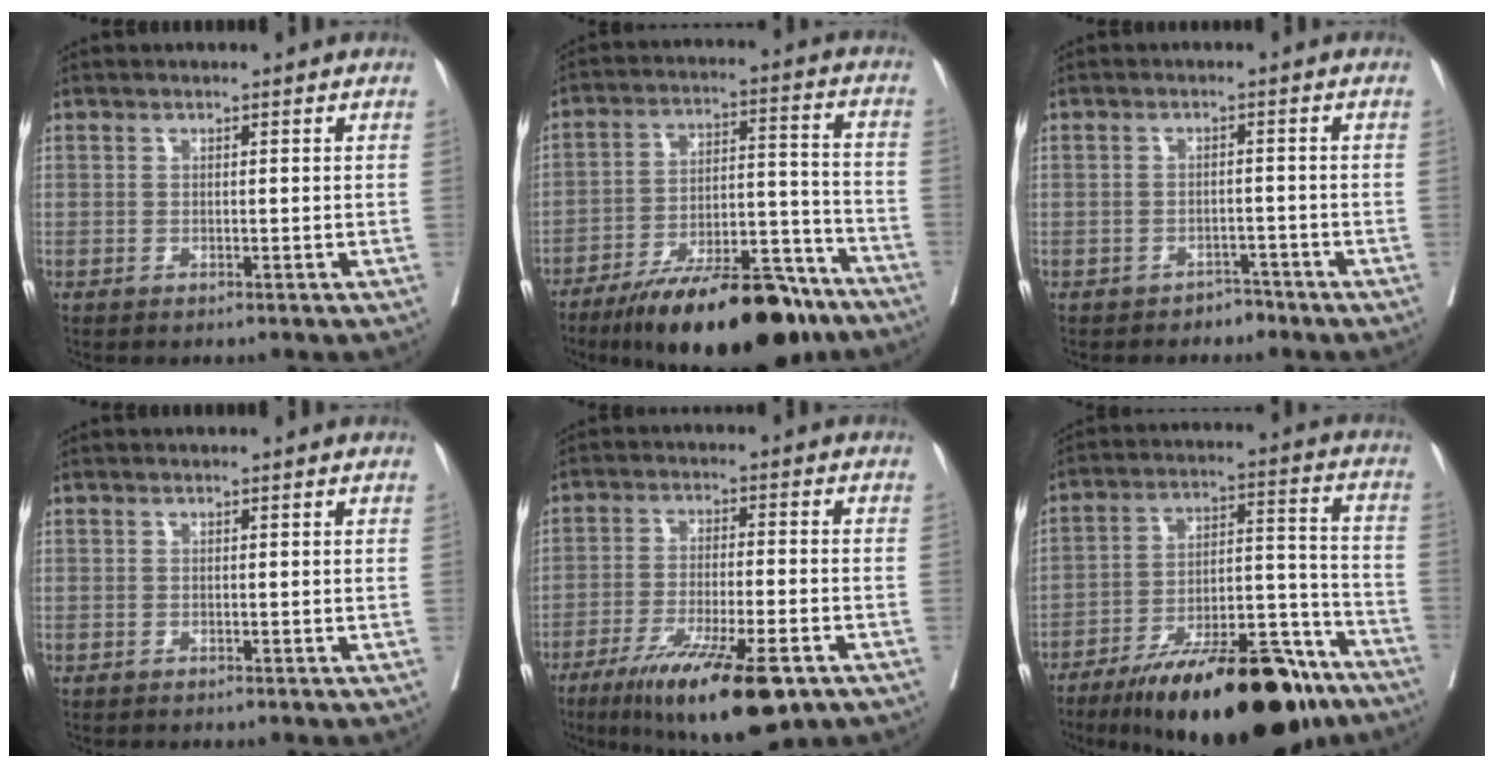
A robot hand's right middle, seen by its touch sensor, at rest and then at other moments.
{"total": 19.9, "force": [-15.4, 4.6, 11.9], "torque": [-0.139, 0.020, -0.246]}
{"total": 1.6, "force": [-1.4, 0.8, -0.1], "torque": [0.001, 0.004, -0.023]}
{"total": 0.0}
{"total": 15.2, "force": [-9.1, 2.2, 11.9], "torque": [-0.182, -0.036, -0.146]}
{"total": 23.4, "force": [-17.1, 5.4, 15.1], "torque": [-0.177, 0.017, -0.269]}